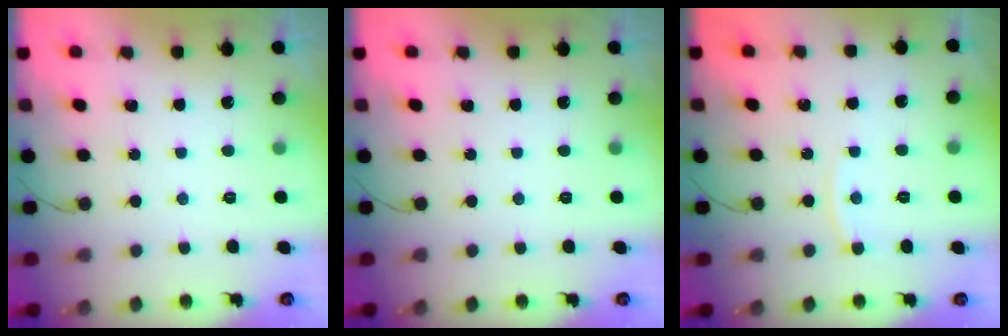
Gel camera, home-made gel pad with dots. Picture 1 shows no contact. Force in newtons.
{"total": 0.0}
{"total": 4.2, "press": 4.1, "slide": 0.6}